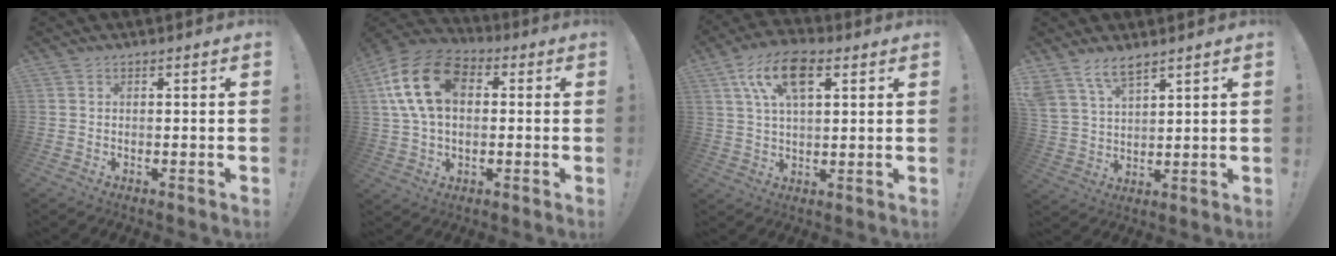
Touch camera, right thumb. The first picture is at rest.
{"total": 18.8, "force": [4.5, 12.5, 13.4], "torque": [-0.243, 0.008, 0.085]}
{"total": 13.1, "force": [5.3, 6.5, 10.0], "torque": [-0.172, 0.005, 0.098]}
{"total": 7.8, "force": [6.2, 3.0, 3.6], "torque": [-0.084, -0.025, 0.120]}